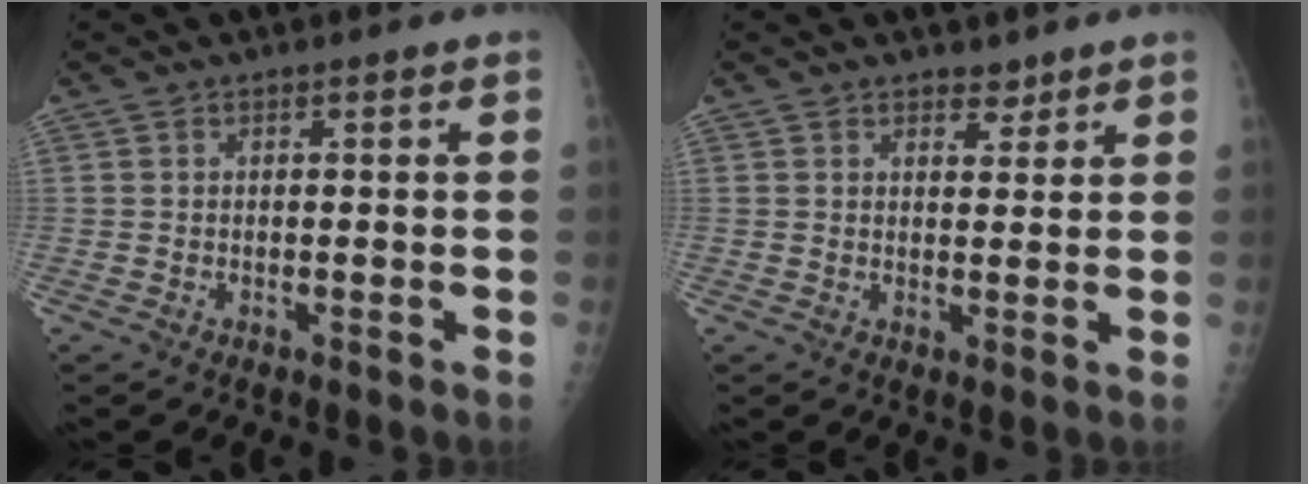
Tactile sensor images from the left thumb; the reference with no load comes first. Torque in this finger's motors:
{"motor_torque": [-0.46, 0.00, -0.24, -0.25, 0.01]}